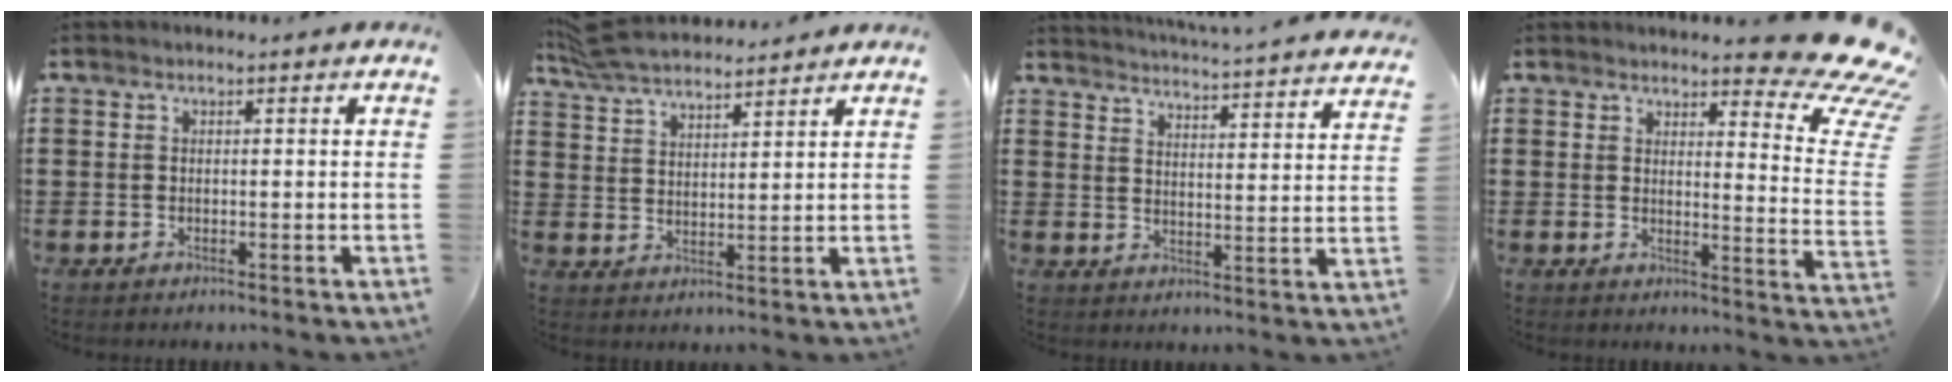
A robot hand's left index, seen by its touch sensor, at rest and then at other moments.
{"total": 6.0, "force": [5.6, 1.2, 1.9], "torque": [-0.058, -0.014, 0.104]}
{"total": 4.3, "force": [4.2, -0.7, 0.5], "torque": [-0.024, -0.042, 0.066]}
{"total": 9.4, "force": [7.4, 1.6, 5.5], "torque": [-0.082, -0.051, 0.127]}